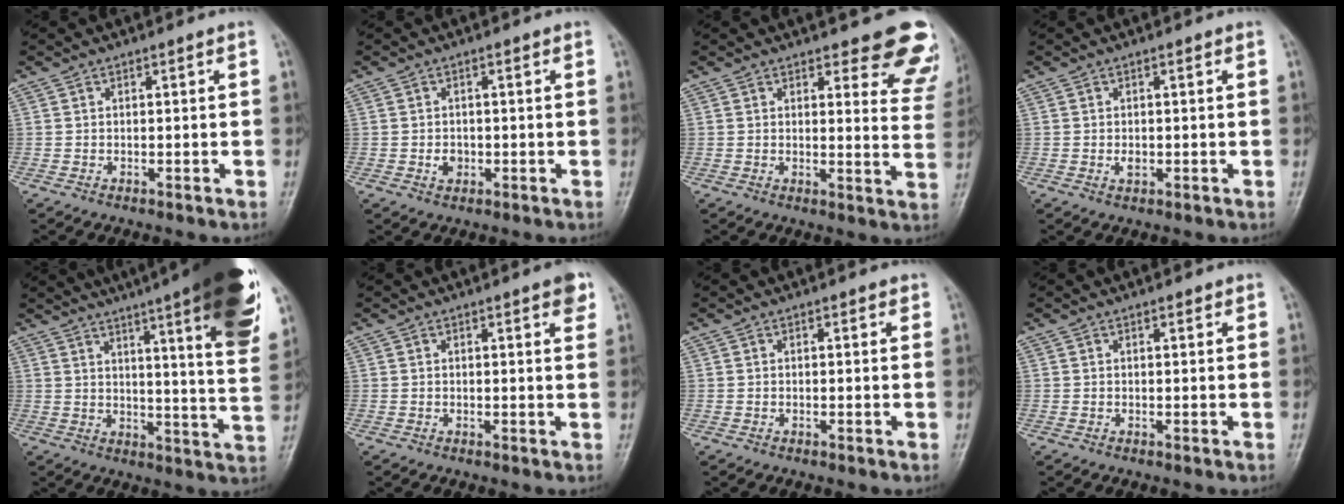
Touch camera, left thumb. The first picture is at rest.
{"total": 2.0, "force": [-0.4, 1.7, 1.1], "torque": [-0.006, 0.003, -0.006]}
{"total": 12.0, "force": [9.7, 4.1, 5.7], "torque": [-0.012, -0.058, 0.084]}
{"total": 1.7, "force": [0.0, 1.1, 1.3], "torque": [-0.014, -0.001, 0.002]}
{"total": 26.1, "force": [15.5, 3.6, 20.7], "torque": [-0.245, -0.045, 0.197]}
{"total": 3.2, "force": [1.8, 0.8, 2.6], "torque": [-0.024, -0.005, 0.018]}
{"total": 1.1, "force": [0.7, 0.6, 0.7], "torque": [-0.006, -0.001, 0.005]}
{"total": 1.1, "force": [0.7, 0.5, 0.6], "torque": [-0.006, -0.002, 0.008]}